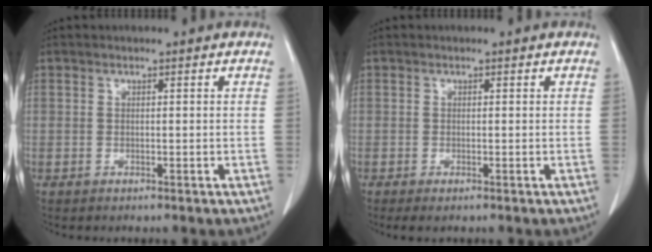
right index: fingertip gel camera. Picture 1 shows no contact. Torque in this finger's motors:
{"motor_torque": [-0.06, 0.05, 0.07, 0.02]}